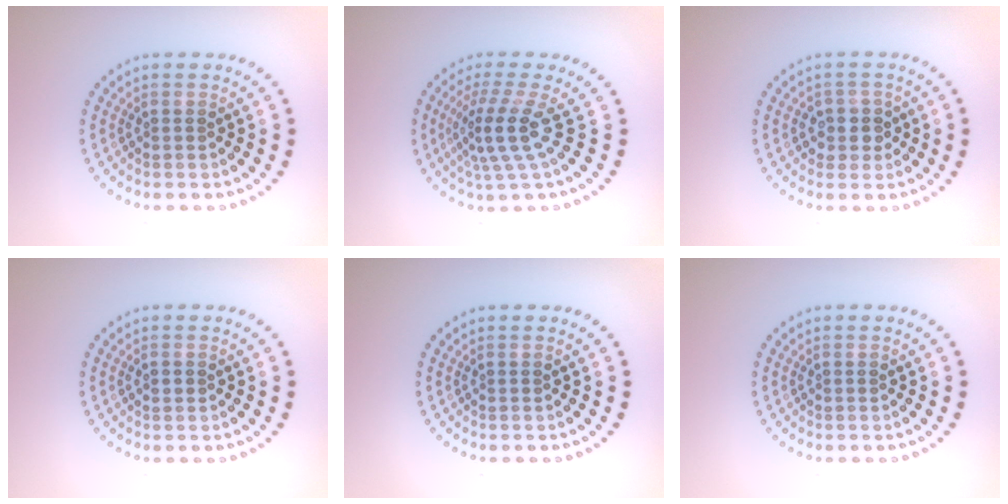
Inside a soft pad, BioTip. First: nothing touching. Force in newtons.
{"total": 3.8, "press": 2.7, "slide": 2.7}
{"total": 2.1, "press": 2.0, "slide": 0.7}
{"total": 1.0, "press": 0.9, "slide": 0.1}
{"total": 0.0}
{"total": 0.0}